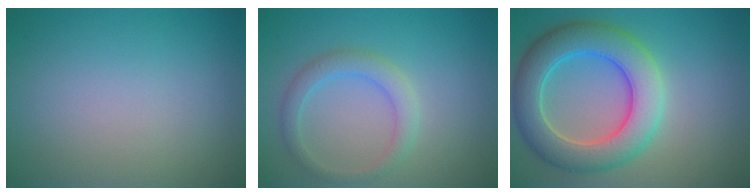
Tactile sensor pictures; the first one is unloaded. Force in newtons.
{"total": 2.5, "press": 2.5, "slide": 0.1}
{"total": 7.6, "press": 7.6, "slide": 0.4}